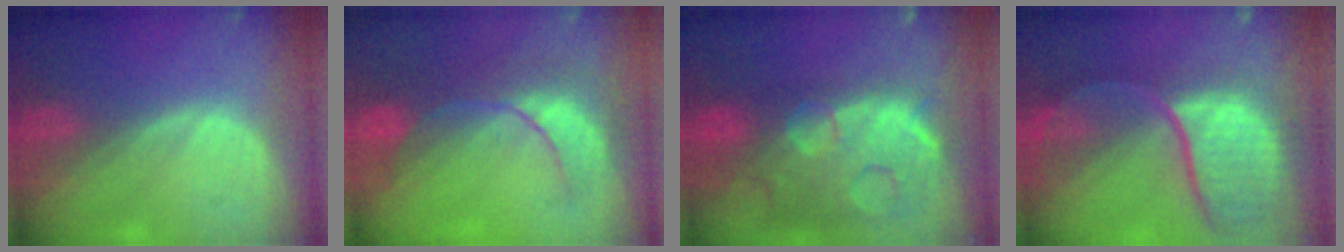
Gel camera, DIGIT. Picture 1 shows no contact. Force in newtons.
{"total": 8.0, "press": 7.9, "slide": 1.6}
{"total": 14.6, "press": 11.8, "slide": 8.5}
{"total": 12.0, "press": 9.9, "slide": 6.8}